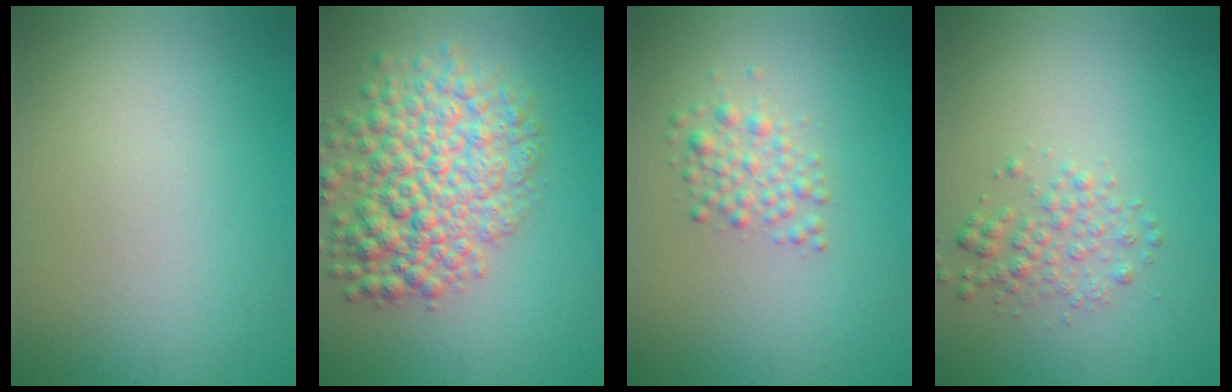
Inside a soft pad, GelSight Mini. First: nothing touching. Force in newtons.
{"total": 7.5, "press": 7.5, "slide": 0.3}
{"total": 2.0, "press": 2.0, "slide": 0.1}
{"total": 2.1, "press": 2.1, "slide": 0.1}